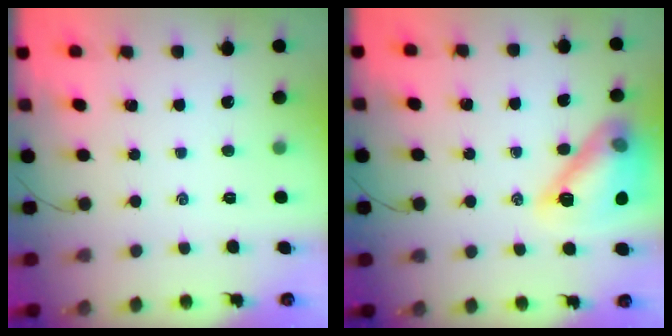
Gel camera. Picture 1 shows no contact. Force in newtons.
{"total": 15.7, "press": 15.6, "slide": 1.4}